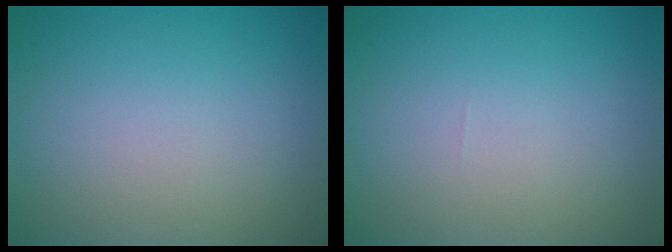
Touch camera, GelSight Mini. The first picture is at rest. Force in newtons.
{"total": 0.0}